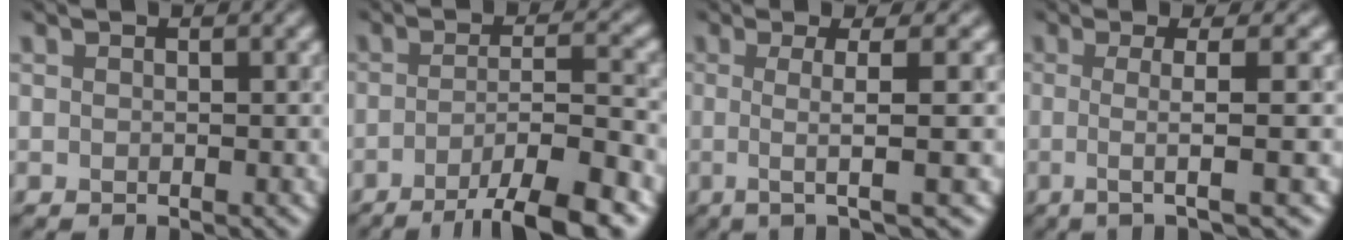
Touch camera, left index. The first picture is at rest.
{"total": 8.5, "force": [-4.9, 1.5, 6.8], "torque": [-0.088, 0.017, -0.063]}
{"total": 4.4, "force": [0.0, 0.4, 4.4], "torque": [-0.074, 0.014, 0.009]}
{"total": 3.9, "force": [-0.2, 0.4, 3.9], "torque": [-0.064, 0.010, 0.003]}